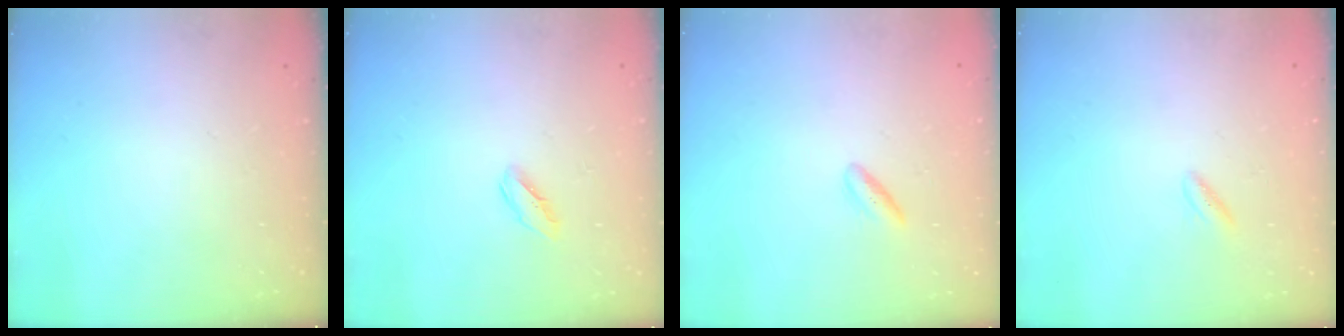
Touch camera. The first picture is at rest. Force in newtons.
{"total": 2.2, "press": 2.1, "slide": 0.7}
{"total": 2.5, "press": 2.2, "slide": 1.1}
{"total": 1.3, "press": 1.2, "slide": 0.5}